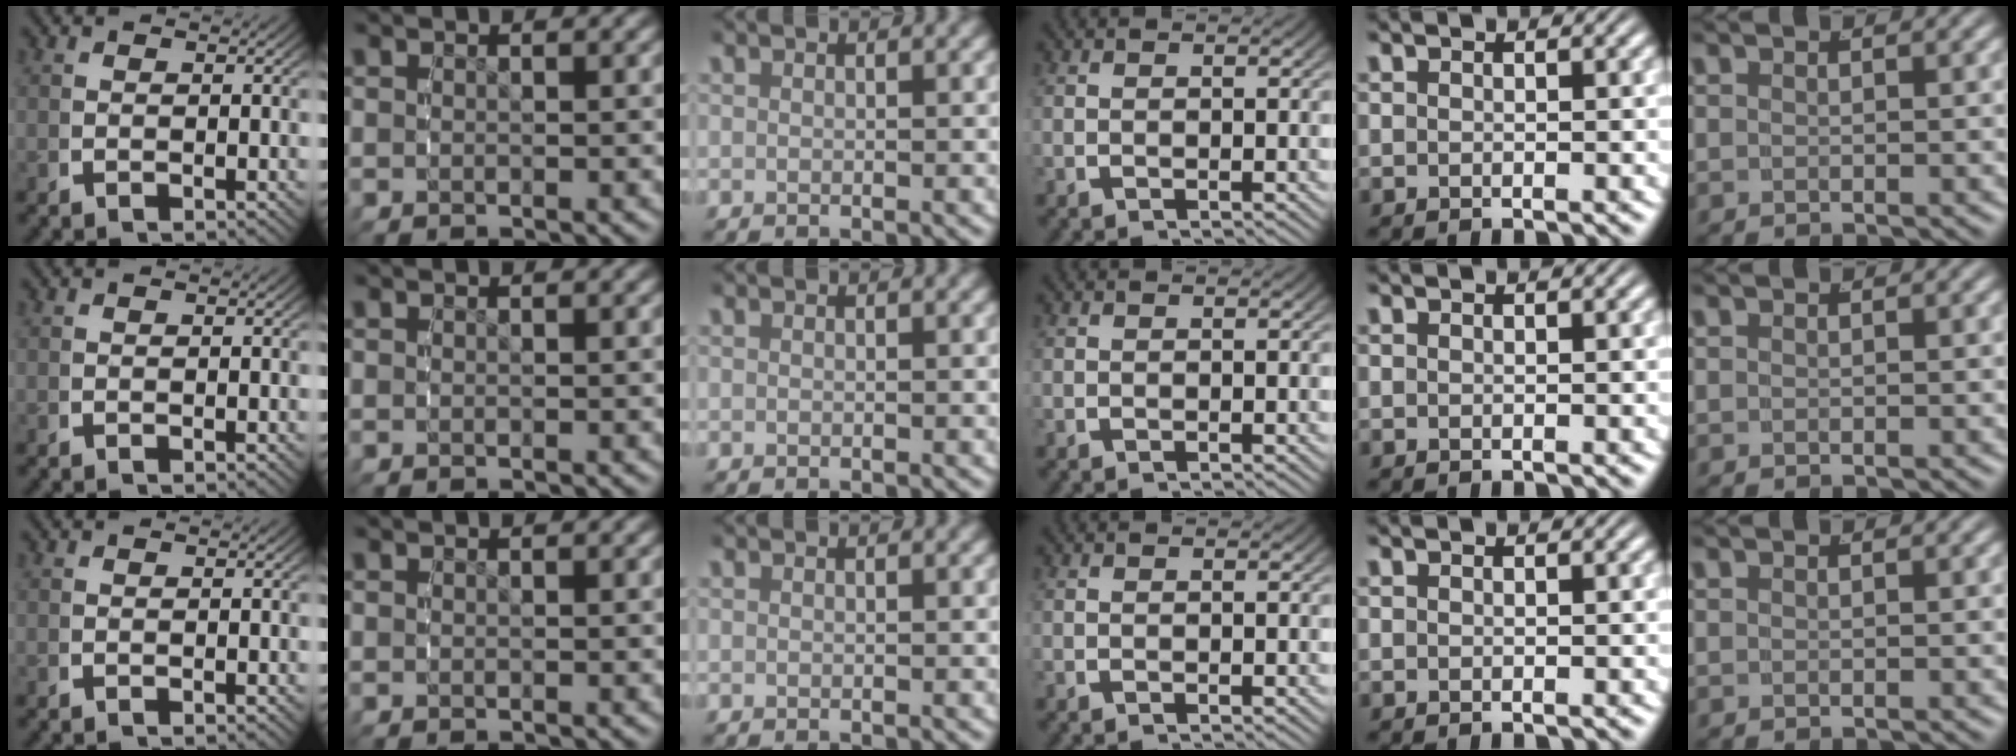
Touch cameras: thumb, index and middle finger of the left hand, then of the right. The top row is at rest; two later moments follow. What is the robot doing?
{"motion": "reach", "object": "toothpaste"}